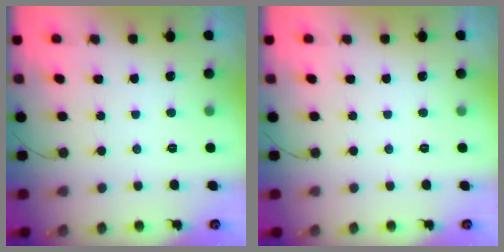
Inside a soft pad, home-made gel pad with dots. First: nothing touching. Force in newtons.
{"total": 0.0}